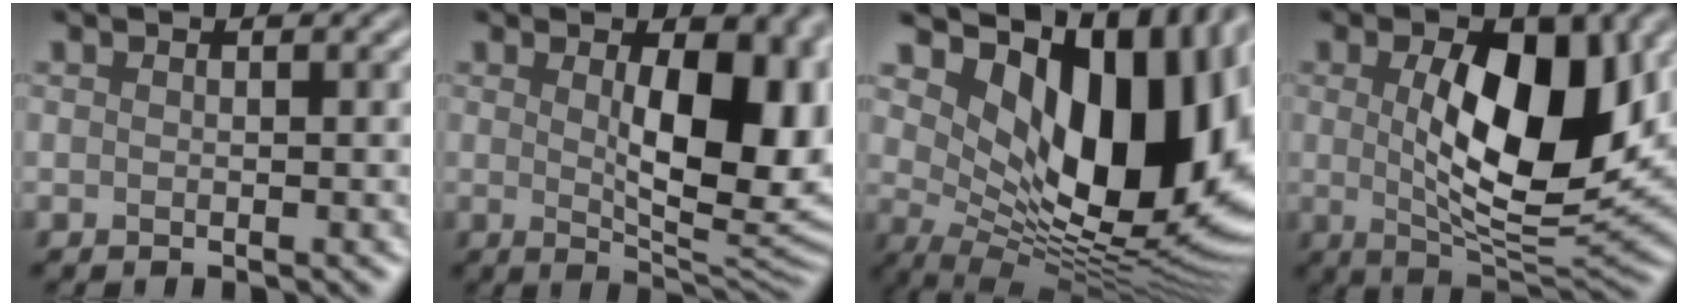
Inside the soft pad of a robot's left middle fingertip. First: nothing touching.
{"total": 10.6, "force": [1.4, 4.9, 9.3], "torque": [-0.114, -0.007, 0.030]}
{"total": 16.6, "force": [5.2, 8.8, 13.0], "torque": [-0.175, -0.007, 0.095]}
{"total": 10.3, "force": [1.4, 4.6, 9.1], "torque": [-0.149, -0.006, 0.028]}